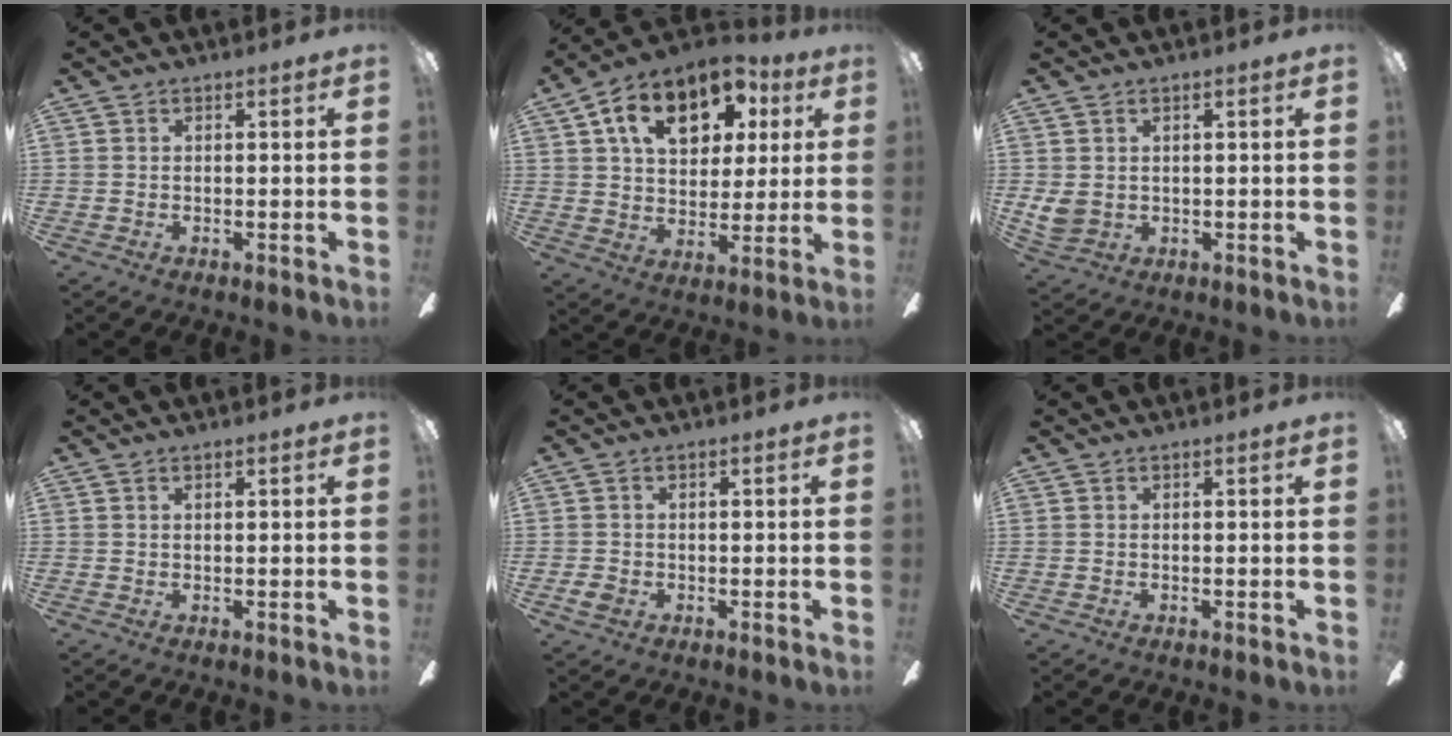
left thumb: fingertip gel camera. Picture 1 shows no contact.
{"total": 16.7, "force": [8.5, 10.5, 9.9], "torque": [-0.163, -0.018, 0.151]}
{"total": 4.1, "force": [1.0, 3.1, 2.5], "torque": [-0.062, 0.000, 0.020]}
{"total": 0.6, "force": [0.3, 0.1, 0.6], "torque": [-0.012, 0.001, 0.005]}
{"total": 2.3, "force": [-0.8, 1.5, 1.5], "torque": [-0.040, 0.000, -0.018]}
{"total": 0.0}